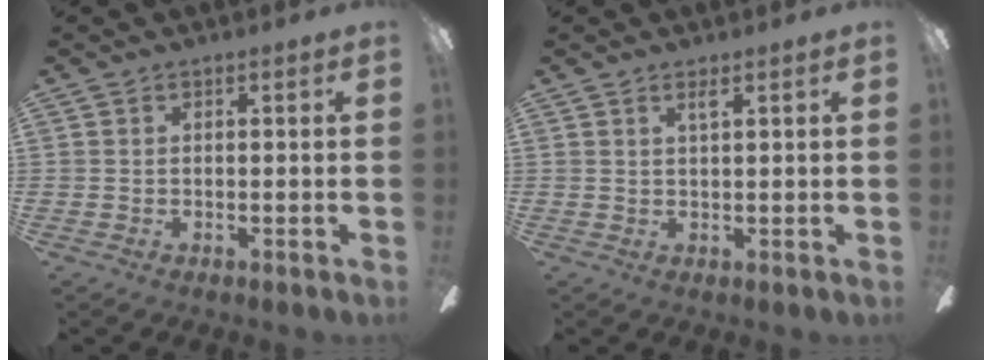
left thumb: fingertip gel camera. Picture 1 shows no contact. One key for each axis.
{"total": 1.8, "fx": 1.4, "fy": 0.0, "fz": 1.1, "tx": -0.026, "ty": -0.001, "tz": 0.024}